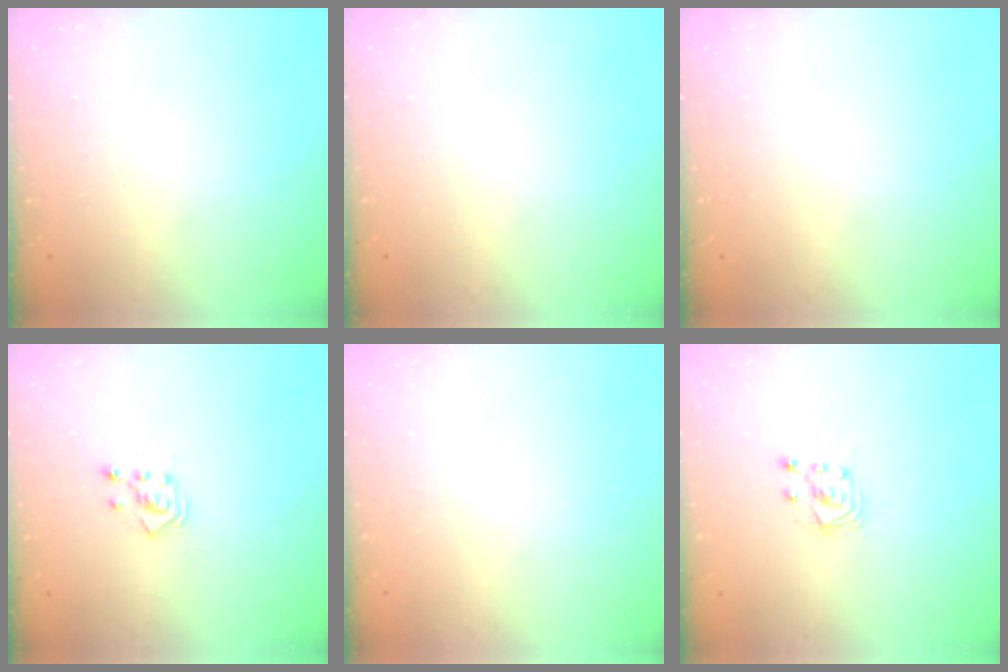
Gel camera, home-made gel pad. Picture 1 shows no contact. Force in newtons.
{"total": 0.0}
{"total": 0.0}
{"total": 2.9, "press": 2.9, "slide": 0.2}
{"total": 0.0}
{"total": 2.5, "press": 2.5, "slide": 0.3}